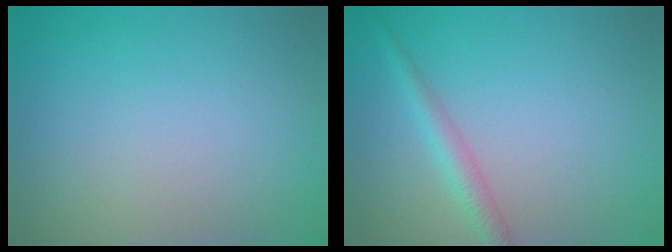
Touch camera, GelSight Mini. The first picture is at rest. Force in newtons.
{"total": 2.2, "press": 2.2, "slide": 0.1}